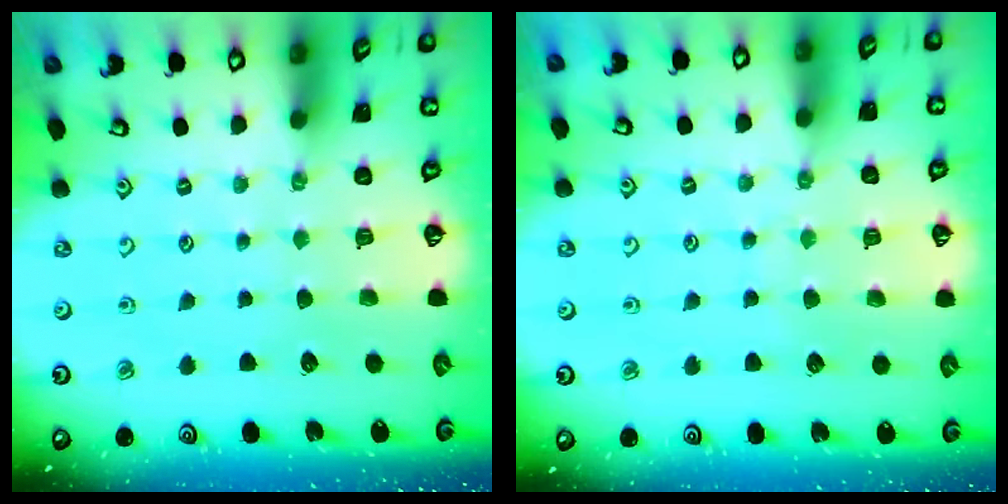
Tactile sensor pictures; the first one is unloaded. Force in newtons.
{"total": 4.6, "press": 4.5, "slide": 0.6}